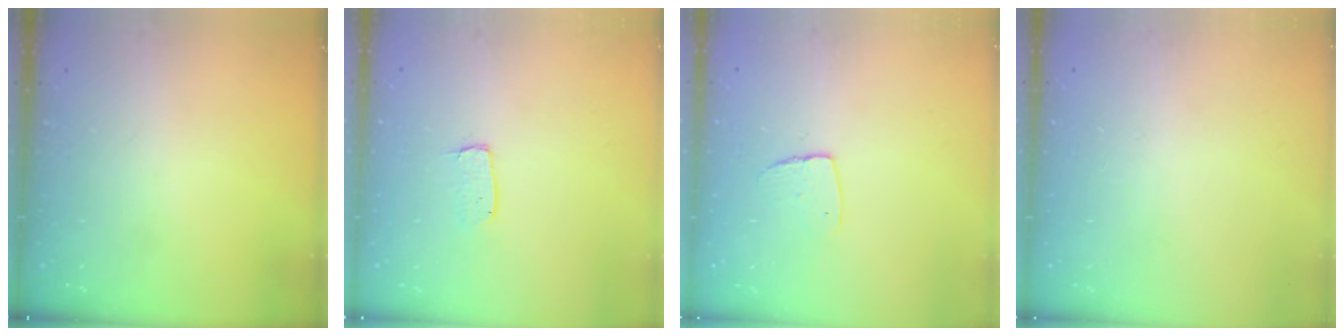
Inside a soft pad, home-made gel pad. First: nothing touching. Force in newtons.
{"total": 4.0, "press": 4.0, "slide": 0.3}
{"total": 6.0, "press": 6.0, "slide": 0.3}
{"total": 0.0}